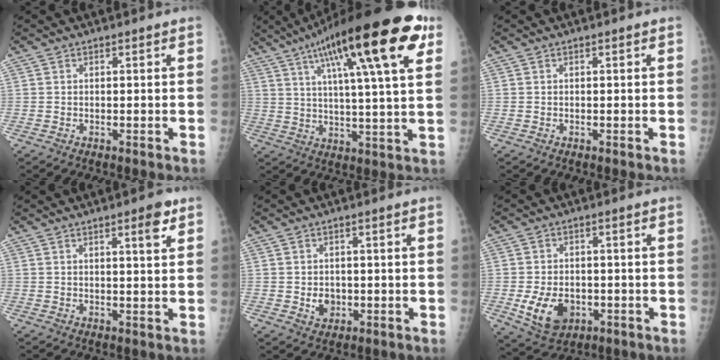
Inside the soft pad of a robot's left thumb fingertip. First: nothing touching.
{"total": 24.9, "force": [11.9, 5.3, 21.2], "torque": [-0.326, -0.006, 0.180]}
{"total": 0.0}
{"total": 4.0, "force": [2.2, 0.7, 3.3], "torque": [-0.043, -0.012, 0.031]}
{"total": 3.3, "force": [-0.4, 2.7, 1.7], "torque": [-0.013, 0.001, 0.001]}
{"total": 8.7, "force": [-2.4, 6.2, 5.6], "torque": [-0.085, 0.004, -0.027]}